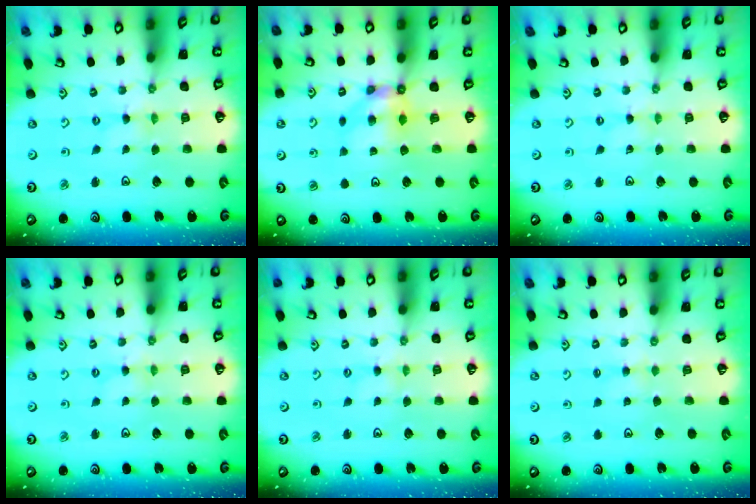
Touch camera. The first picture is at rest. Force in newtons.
{"total": 6.1, "press": 6.1, "slide": 0.2}
{"total": 0.0}
{"total": 1.7, "press": 1.6, "slide": 0.3}
{"total": 2.0, "press": 2.0, "slide": 0.3}
{"total": 1.6, "press": 1.5, "slide": 0.4}